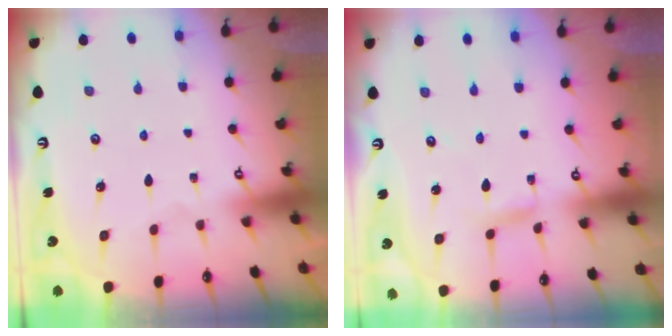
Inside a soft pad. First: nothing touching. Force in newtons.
{"total": 2.0, "press": 2.0, "slide": 0.2}